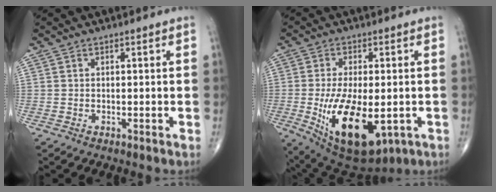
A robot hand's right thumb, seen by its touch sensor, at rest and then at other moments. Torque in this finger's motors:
{"motor_torque": [-0.06, 1.16, 0.89, 0.55, 0.14]}